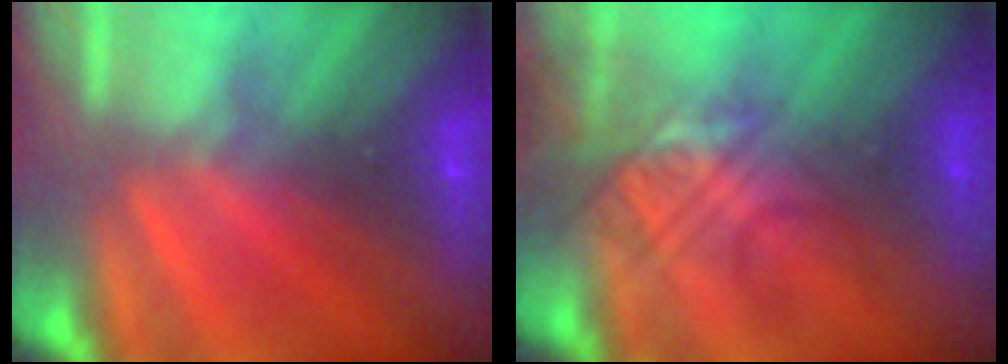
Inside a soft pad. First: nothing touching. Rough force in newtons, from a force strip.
{"total": 2.4}